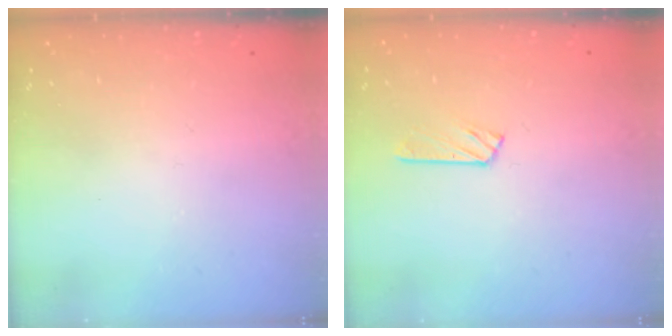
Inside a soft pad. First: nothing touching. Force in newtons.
{"total": 2.9, "press": 2.8, "slide": 0.3}